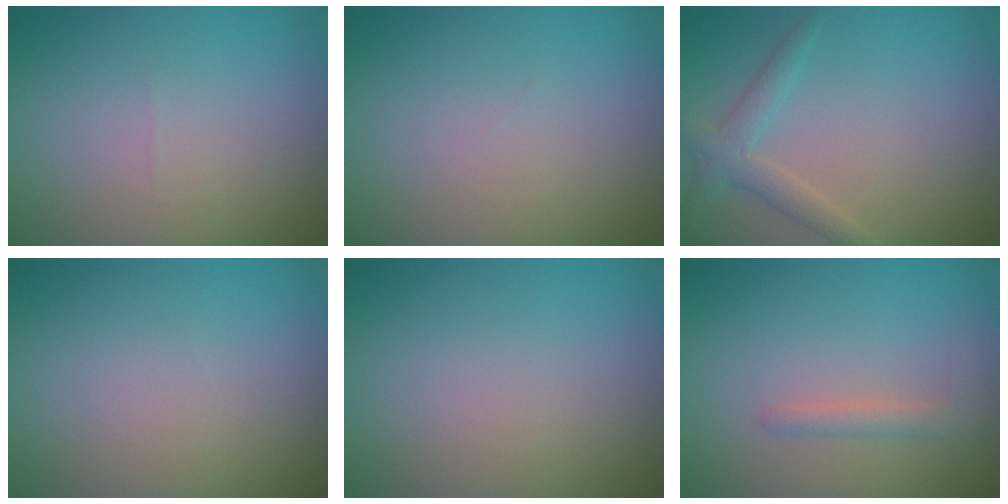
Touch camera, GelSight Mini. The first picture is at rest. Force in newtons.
{"total": 0.0}
{"total": 2.6, "press": 2.6, "slide": 0.2}
{"total": 0.0}
{"total": 0.0}
{"total": 1.5, "press": 1.5, "slide": 0.2}